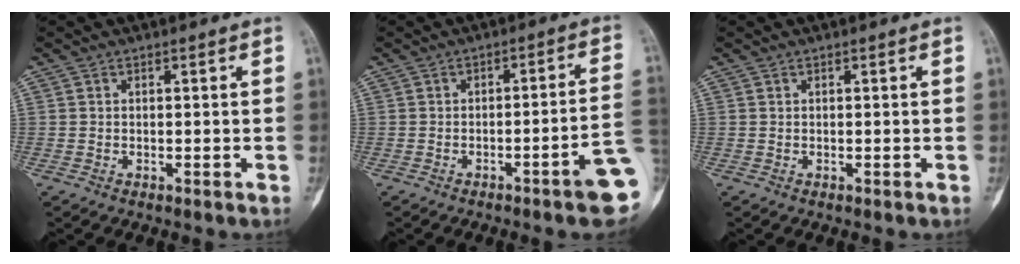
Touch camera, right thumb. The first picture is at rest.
{"total": 8.9, "force": [-3.6, 0.6, 8.1], "torque": [-0.096, 0.028, -0.048]}
{"total": 0.0}